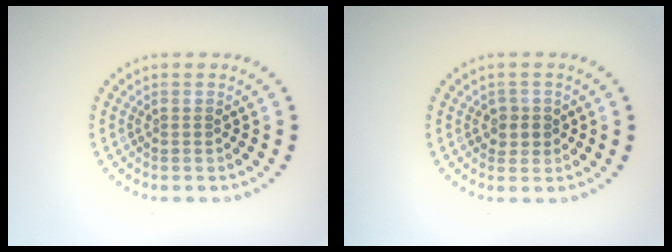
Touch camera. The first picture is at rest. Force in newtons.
{"total": 1.6, "press": 1.4, "slide": 0.8}